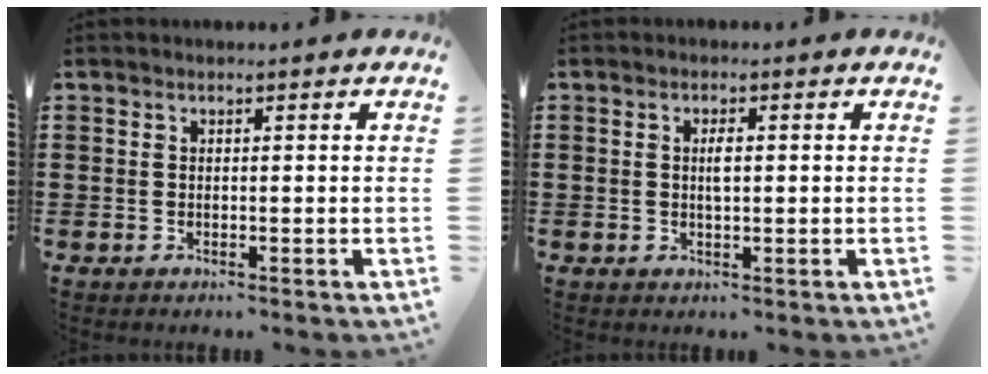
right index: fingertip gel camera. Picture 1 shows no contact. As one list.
[{"total": 2.2, "force": [0.2, 0.7, 2.1], "torque": [-0.041, 0.001, 0.001]}]